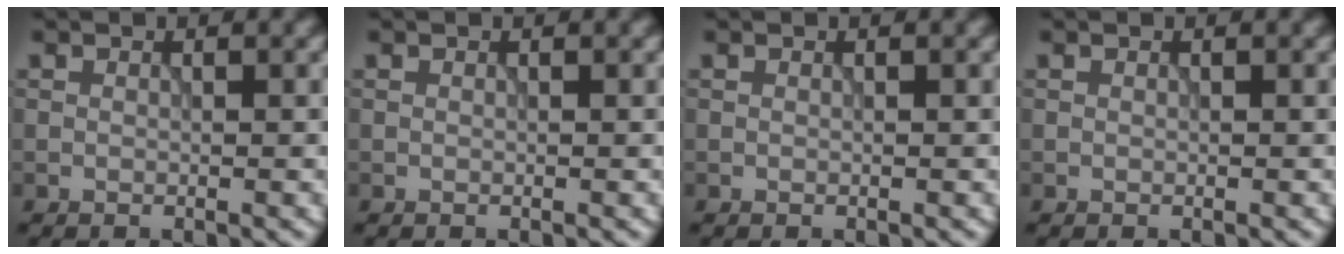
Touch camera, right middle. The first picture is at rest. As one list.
[{"total": 0.0}, {"total": 0.0}, {"total": 0.0}]